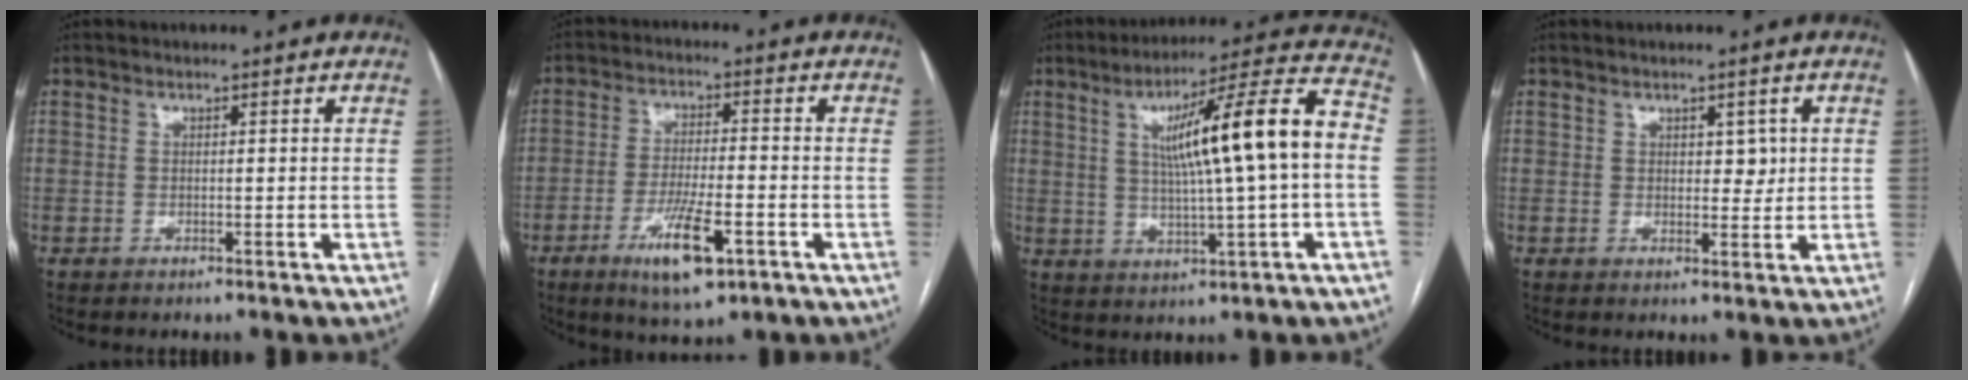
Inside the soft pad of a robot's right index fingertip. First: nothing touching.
{"total": 9.5, "force": [-4.6, 2.0, 8.0], "torque": [-0.148, -0.014, -0.072]}
{"total": 15.9, "force": [1.4, 0.5, 15.8], "torque": [-0.245, 0.024, 0.023]}
{"total": 0.9, "force": [0.5, 0.4, 0.7], "torque": [-0.008, 0.000, 0.007]}